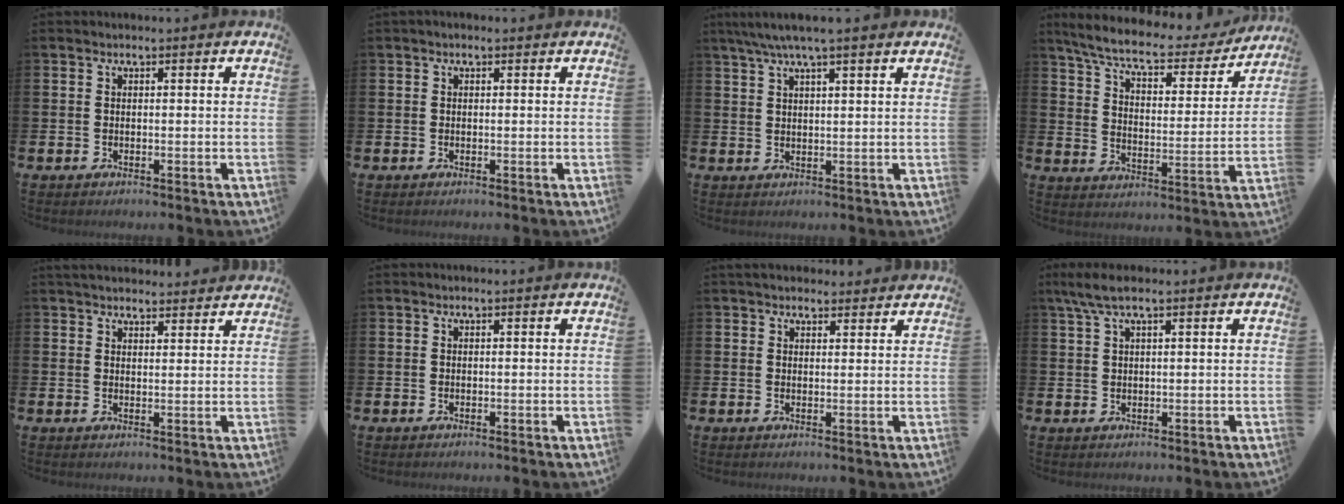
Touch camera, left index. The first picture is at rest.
{"total": 0.0}
{"total": 4.8, "force": [3.9, 0.3, 2.7], "torque": [-0.057, -0.006, 0.070]}
{"total": 7.3, "force": [6.5, 1.4, 3.2], "torque": [-0.093, -0.042, 0.106]}
{"total": 3.3, "force": [3.3, 0.7, 0.2], "torque": [0.002, -0.018, 0.058]}
{"total": 0.0}
{"total": 2.6, "force": [2.5, 0.9, 0.1], "torque": [0.006, -0.010, 0.043]}
{"total": 3.7, "force": [2.4, 0.7, 2.7], "torque": [-0.059, 0.001, 0.045]}